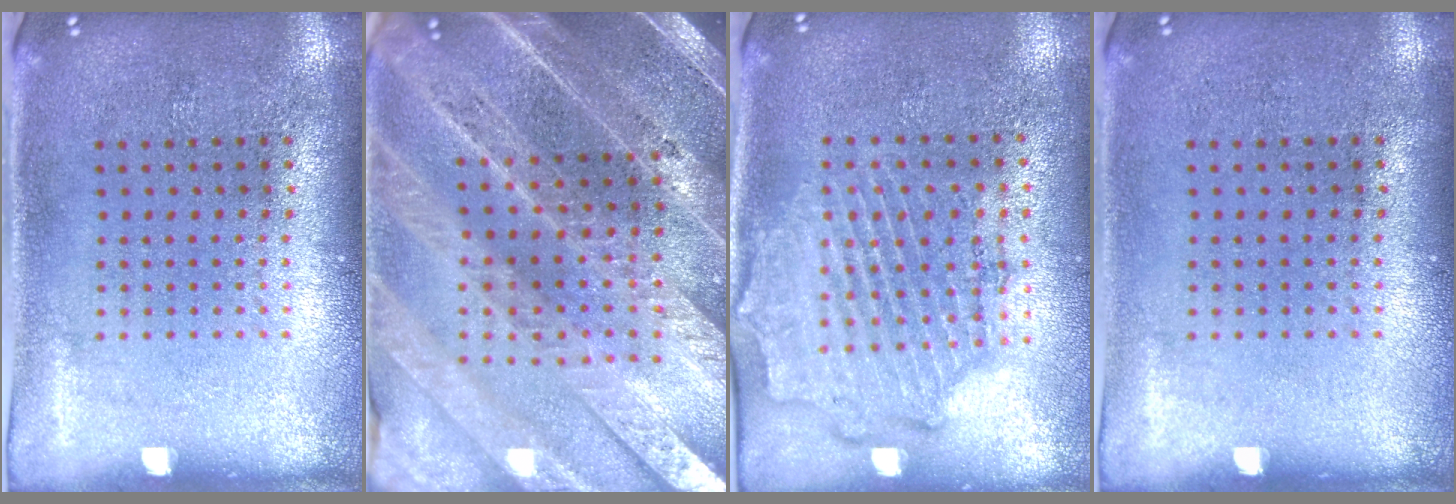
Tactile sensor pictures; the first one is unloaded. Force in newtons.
{"total": 4.9, "press": 4.3, "slide": 2.3}
{"total": 1.9, "press": 1.7, "slide": 0.8}
{"total": 0.0}